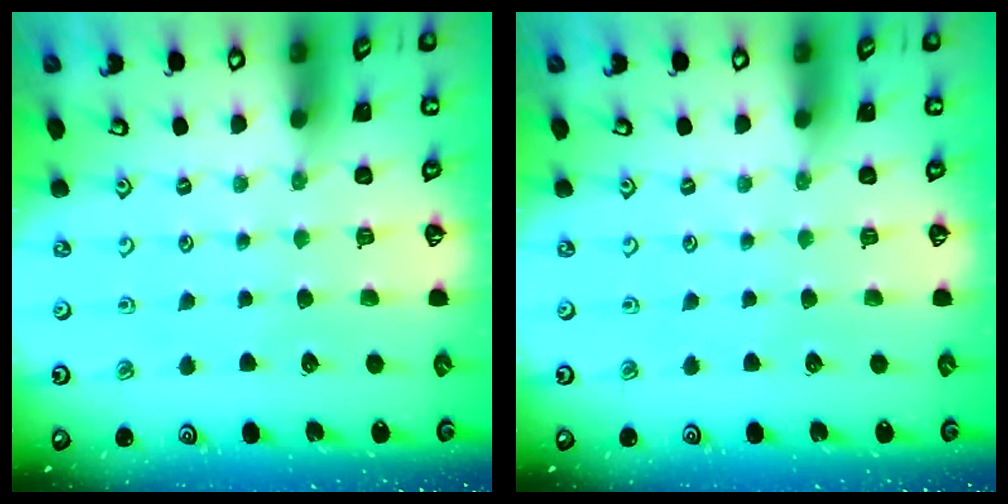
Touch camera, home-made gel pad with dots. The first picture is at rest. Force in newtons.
{"total": 0.0}